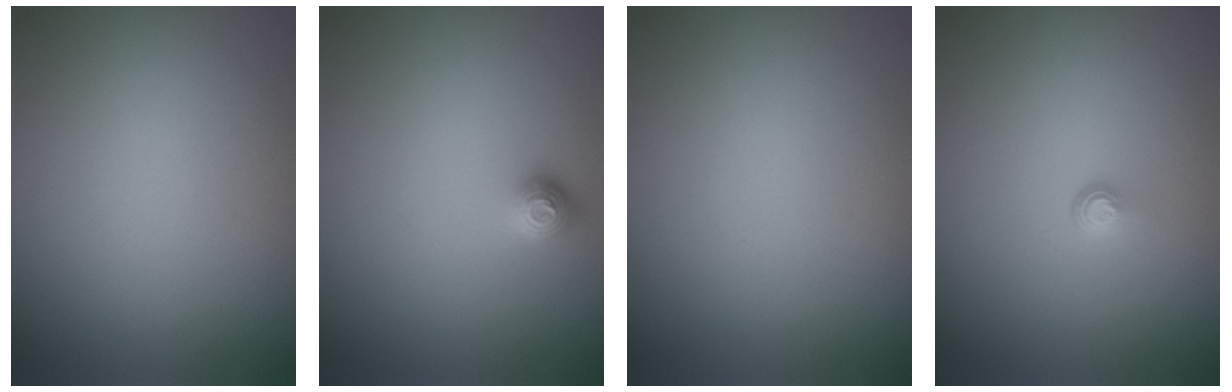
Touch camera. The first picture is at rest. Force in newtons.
{"total": 1.2, "press": 1.1, "slide": 0.4}
{"total": 0.0}
{"total": 0.9, "press": 0.5, "slide": 0.7}